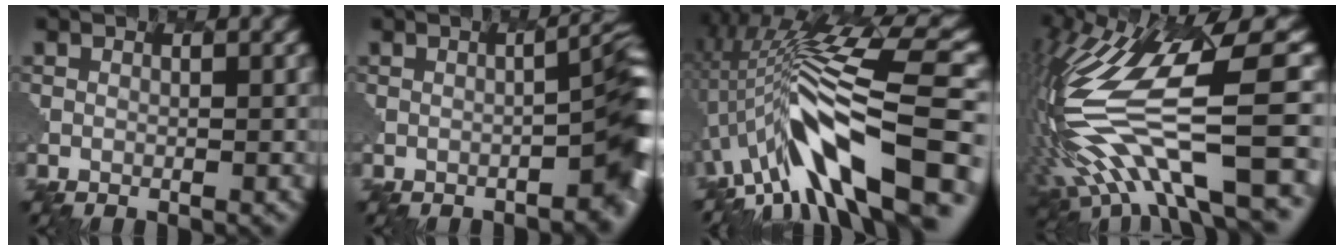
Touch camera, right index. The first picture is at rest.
{"total": 3.4, "force": [-0.9, -0.1, 3.3], "torque": [-0.042, 0.012, -0.036]}
{"total": 8.6, "force": [-1.8, 2.1, 8.1], "torque": [-0.165, 0.042, -0.060]}
{"total": 10.2, "force": [0.0, 3.4, 9.6], "torque": [-0.247, 0.049, -0.031]}